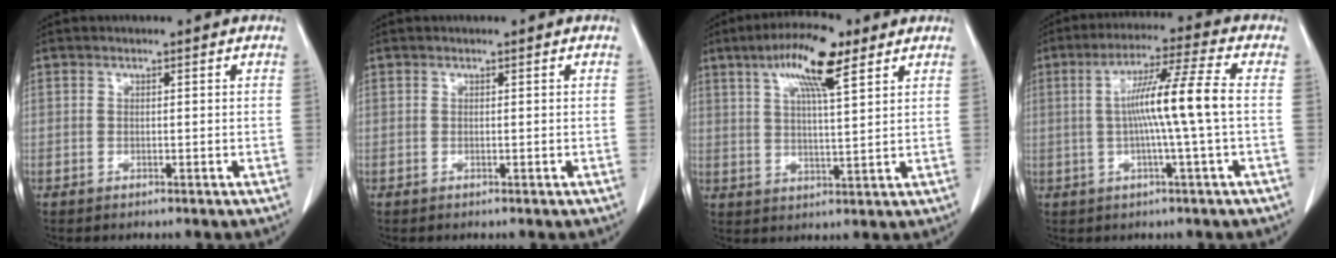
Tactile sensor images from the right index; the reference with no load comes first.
{"total": 0.0}
{"total": 11.3, "force": [6.1, 2.4, 9.2], "torque": [-0.167, 0.012, 0.104]}
{"total": 10.8, "force": [-0.1, -1.0, 10.8], "torque": [-0.191, 0.012, -0.003]}